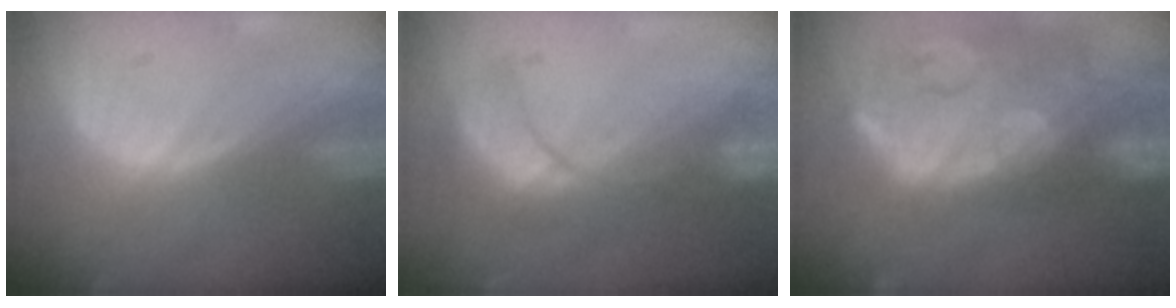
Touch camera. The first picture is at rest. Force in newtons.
{"total": 7.9, "press": 7.4, "slide": 2.6}
{"total": 14.9, "press": 12.0, "slide": 8.9}